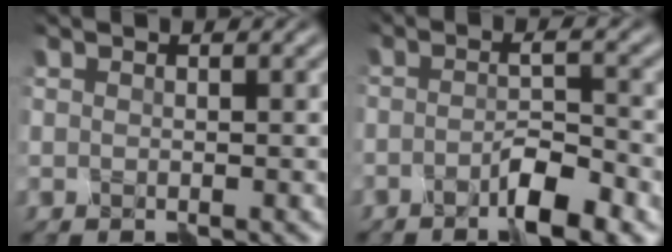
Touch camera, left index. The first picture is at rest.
{"total": 4.0, "force": [-2.6, 0.2, 3.1], "torque": [-0.058, -0.001, -0.047]}